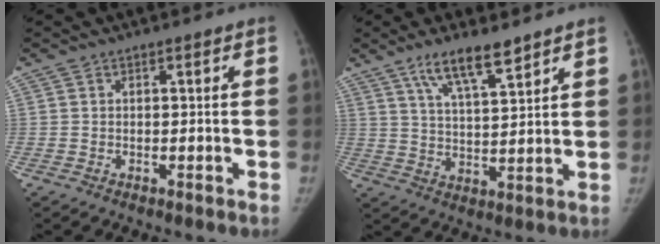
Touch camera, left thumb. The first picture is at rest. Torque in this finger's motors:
{"motor_torque": [0.04, 0.20, -0.01, -0.12, 0.22]}